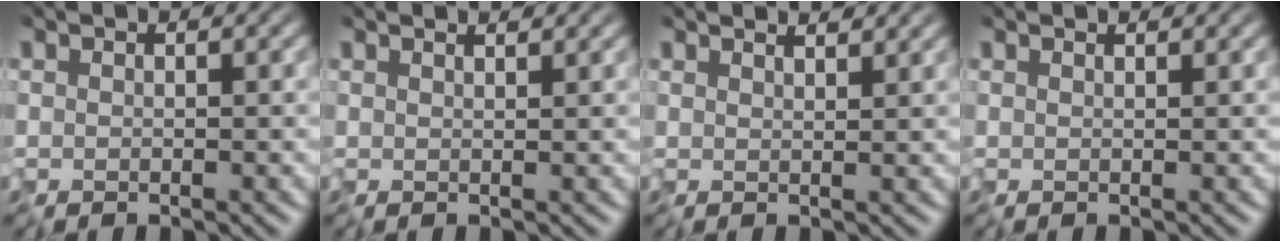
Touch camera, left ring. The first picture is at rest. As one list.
[{"total": 2.4, "force": [1.8, 0.7, 1.3], "torque": [-0.011, 0.013, 0.004]}, {"total": 3.4, "force": [2.8, 1.0, 1.7], "torque": [-0.016, 0.014, 0.014]}, {"total": 1.4, "force": [1.1, 0.4, 0.8], "torque": [-0.005, 0.004, 0.001]}]